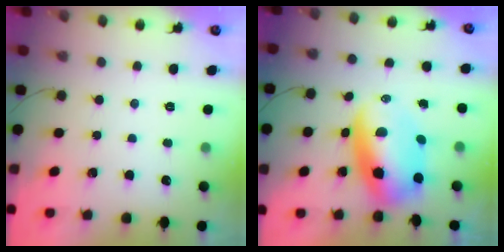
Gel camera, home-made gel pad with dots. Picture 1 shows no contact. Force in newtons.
{"total": 10.2, "press": 9.9, "slide": 2.6}